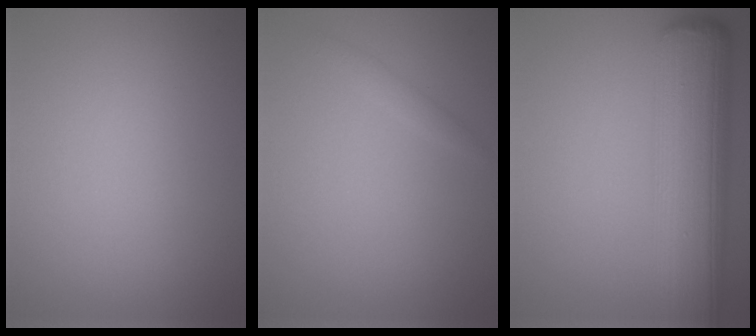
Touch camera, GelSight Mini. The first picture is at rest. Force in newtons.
{"total": 0.8, "press": 0.8, "slide": 0.0}
{"total": 10.5, "press": 10.5, "slide": 0.4}